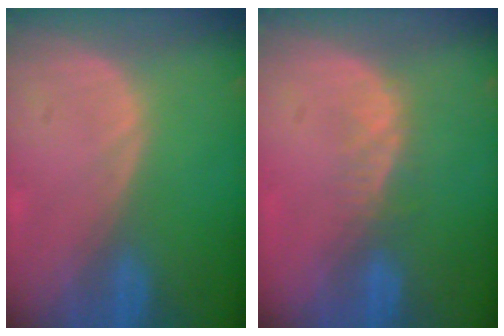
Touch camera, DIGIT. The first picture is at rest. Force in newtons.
{"total": 2.8, "press": 2.3, "slide": 1.7}